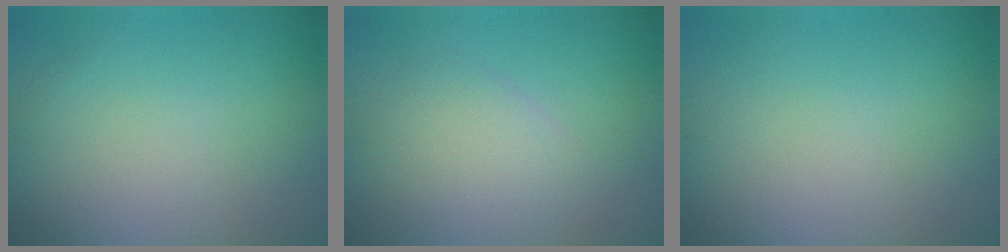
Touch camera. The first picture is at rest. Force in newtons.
{"total": 3.3, "press": 3.3, "slide": 0.2}
{"total": 0.0}